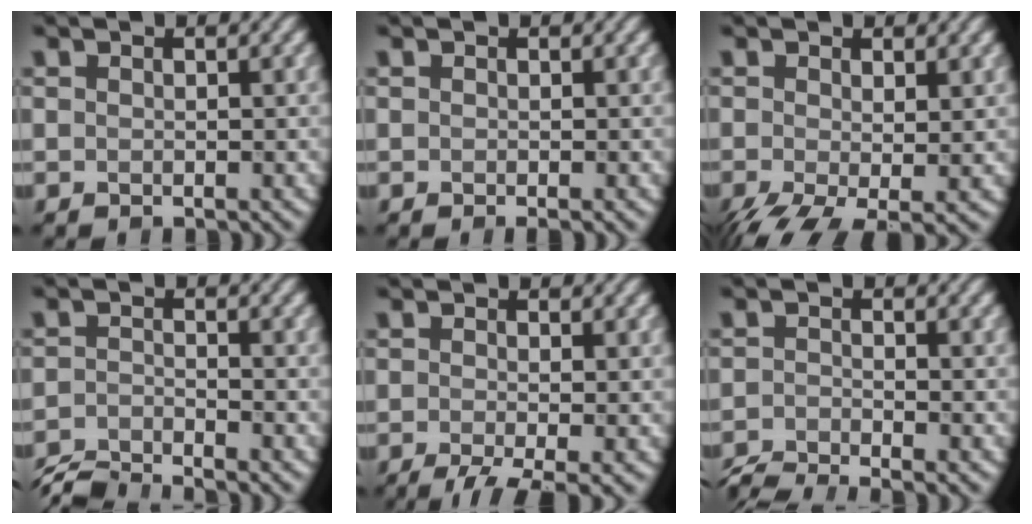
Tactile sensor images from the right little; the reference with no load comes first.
{"total": 0.9, "force": [-0.3, 0.2, 0.8], "torque": [-0.010, -0.006, -0.006]}
{"total": 5.6, "force": [-2.1, 2.4, 4.6], "torque": [-0.099, -0.018, -0.034]}
{"total": 3.9, "force": [-3.7, 0.4, 1.2], "torque": [-0.024, -0.010, -0.079]}
{"total": 4.5, "force": [-2.2, 1.1, 3.8], "torque": [-0.059, -0.009, -0.041]}
{"total": 3.4, "force": [-3.1, 0.5, 1.5], "torque": [-0.029, -0.012, -0.063]}